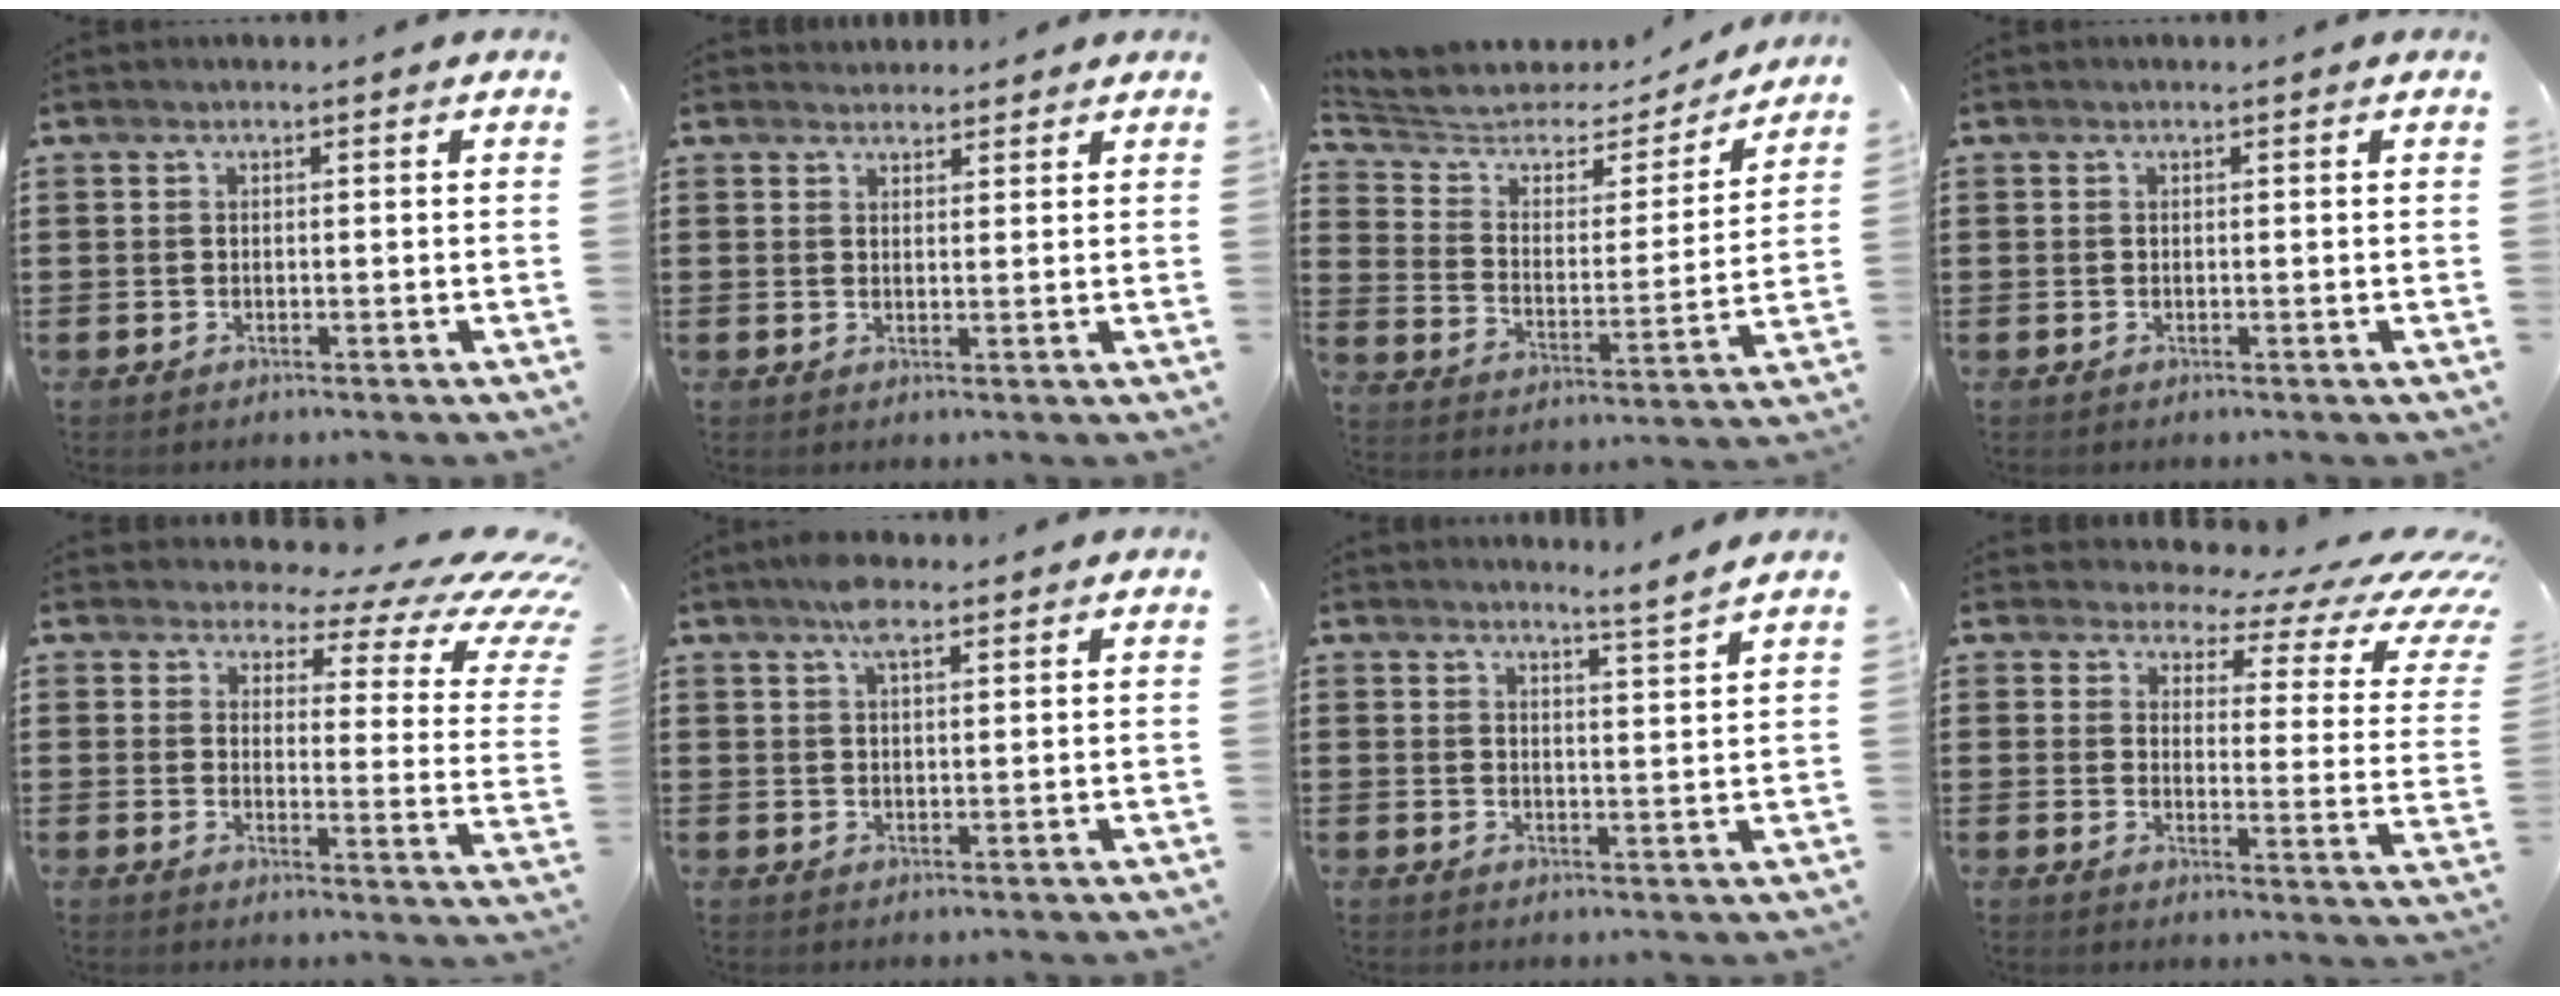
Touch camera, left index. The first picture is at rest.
{"total": 2.0, "force": [1.9, 0.6, -0.1], "torque": [-0.003, 0.002, 0.038]}
{"total": 5.2, "force": [4.3, 2.5, 1.4], "torque": [-0.058, -0.030, 0.069]}
{"total": 0.0}
{"total": 5.8, "force": [4.2, 2.2, 3.3], "torque": [-0.059, -0.034, 0.068]}
{"total": 4.4, "force": [2.9, 1.5, 3.0], "torque": [-0.065, 0.006, 0.053]}
{"total": 3.3, "force": [3.1, -0.9, 0.8], "torque": [-0.025, -0.014, 0.055]}
{"total": 5.2, "force": [4.1, 2.1, 2.4], "torque": [-0.054, -0.031, 0.065]}